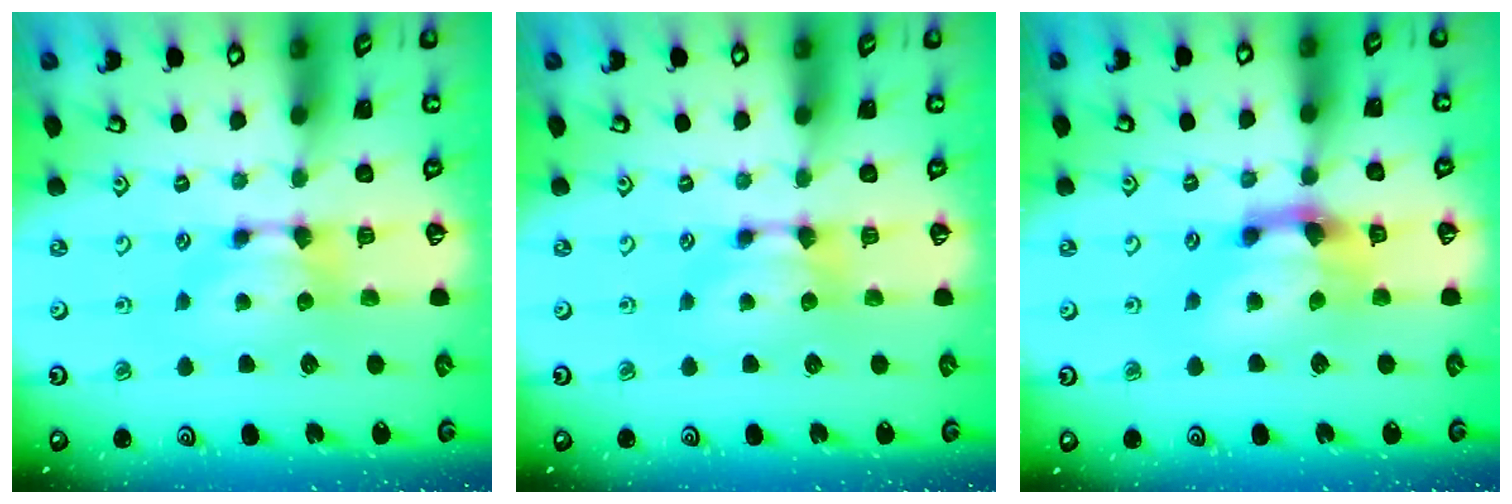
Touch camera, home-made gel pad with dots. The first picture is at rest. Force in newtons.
{"total": 0.0}
{"total": 4.6, "press": 4.1, "slide": 2.1}